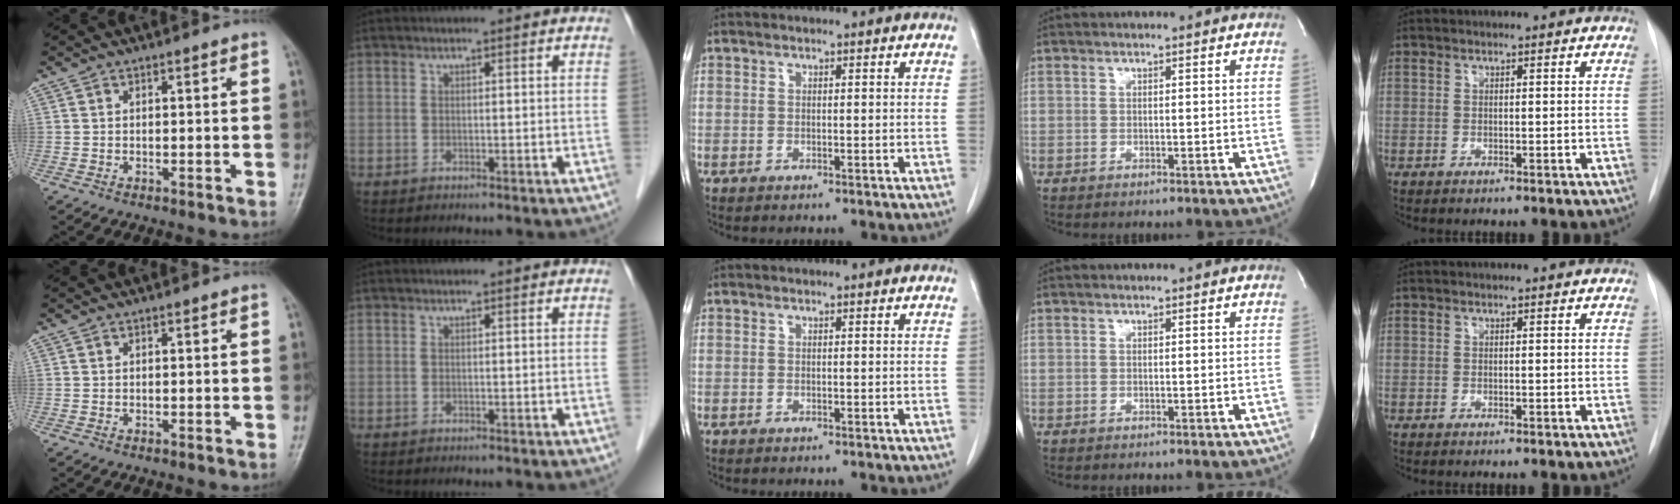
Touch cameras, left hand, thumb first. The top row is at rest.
{}